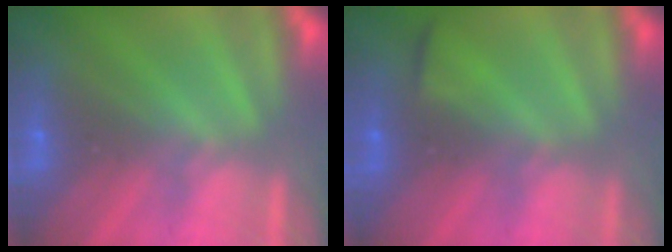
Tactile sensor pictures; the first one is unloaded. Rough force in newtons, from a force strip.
{"total": 1.8}